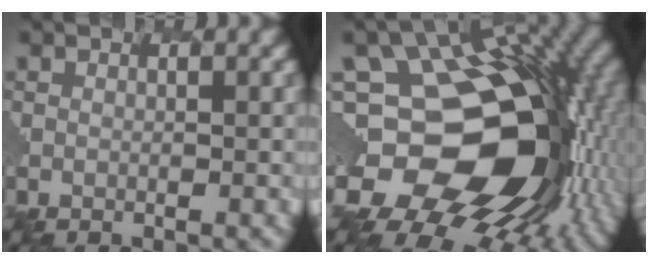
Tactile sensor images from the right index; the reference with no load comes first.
{"total": 15.8, "force": [-1.8, 11.3, 10.9], "torque": [-0.203, -0.009, -0.013]}